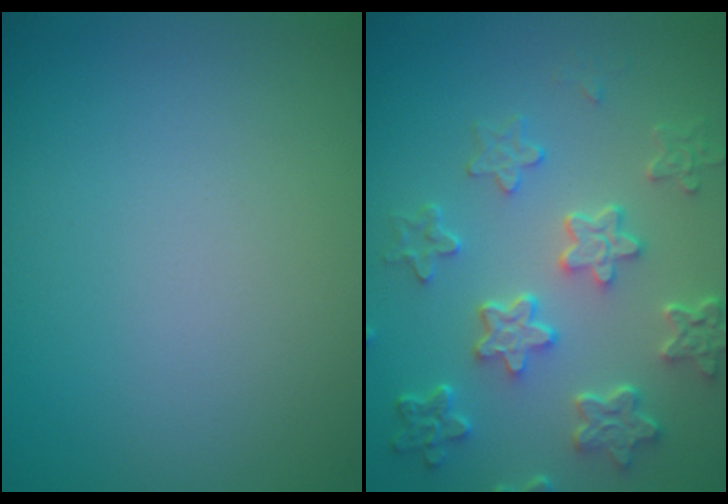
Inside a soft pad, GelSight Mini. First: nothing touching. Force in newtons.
{"total": 6.0, "press": 4.5, "slide": 4.0}